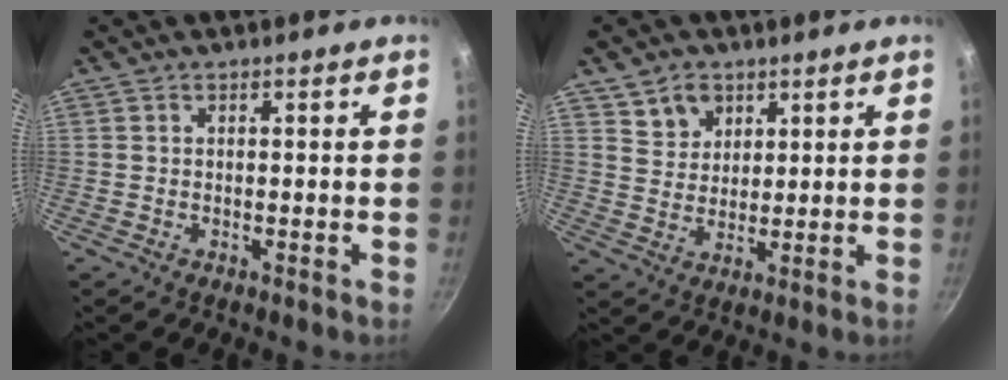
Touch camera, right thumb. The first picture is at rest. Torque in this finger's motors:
{"motor_torque": [-1.09, 0.44, -0.31, 0.32, 0.01]}